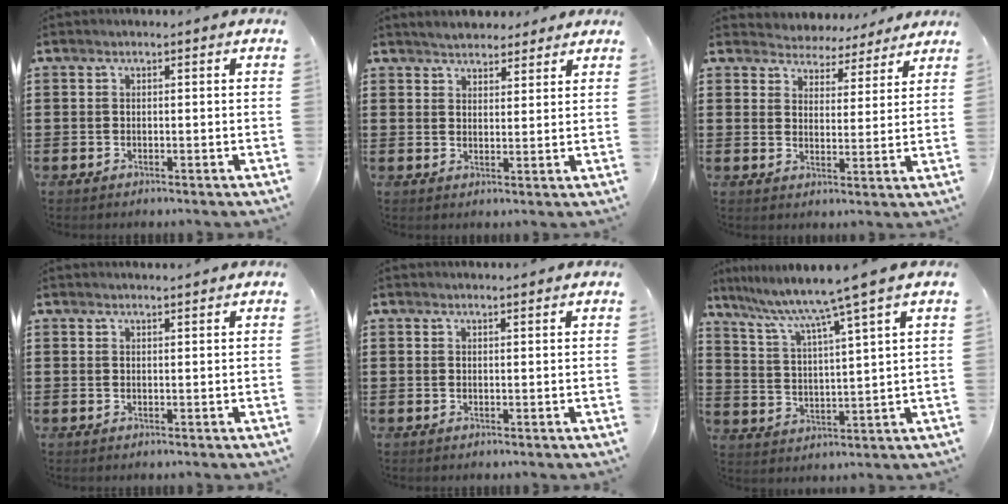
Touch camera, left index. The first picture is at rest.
{"total": 3.2, "force": [3.0, 0.9, 0.3], "torque": [-0.014, 0.000, 0.057]}
{"total": 4.4, "force": [4.3, 0.9, -0.3], "torque": [-0.019, -0.028, 0.075]}
{"total": 1.2, "force": [1.2, -0.1, 0.2], "torque": [-0.006, -0.002, 0.024]}
{"total": 1.1, "force": [1.1, 0.0, 0.2], "torque": [-0.006, -0.002, 0.022]}
{"total": 7.4, "force": [5.9, -1.4, 4.2], "torque": [-0.106, -0.046, 0.090]}